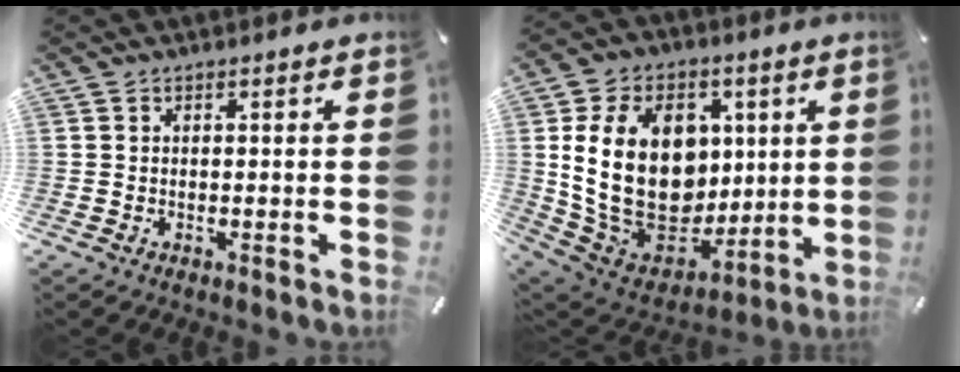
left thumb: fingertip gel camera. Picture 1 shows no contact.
{"total": 24.4, "force": [3.8, 17.6, 16.5], "torque": [-0.322, -0.022, 0.077]}